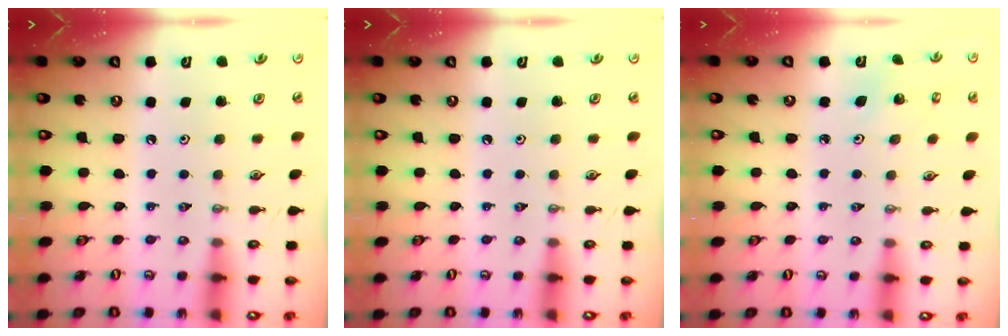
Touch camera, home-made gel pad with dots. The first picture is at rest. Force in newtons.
{"total": 0.0}
{"total": 2.2, "press": 2.2, "slide": 0.2}